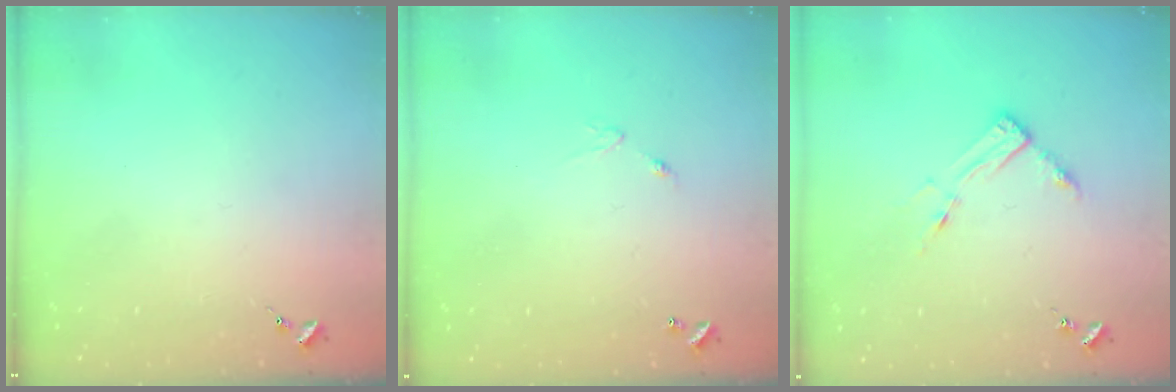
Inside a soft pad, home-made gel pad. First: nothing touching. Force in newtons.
{"total": 4.8, "press": 4.8, "slide": 0.3}
{"total": 7.4, "press": 7.4, "slide": 0.6}